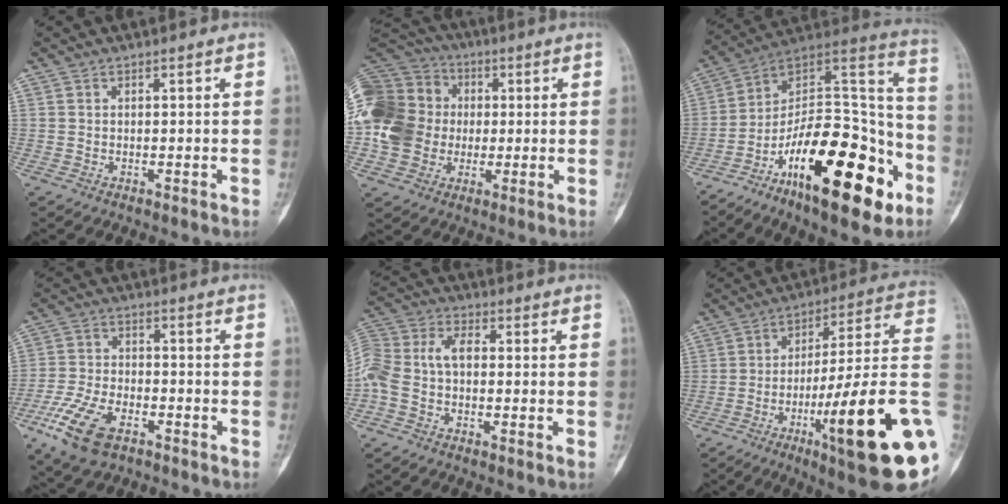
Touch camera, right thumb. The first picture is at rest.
{"total": 22.2, "force": [0.0, 18.9, 11.7], "torque": [-0.257, 0.043, 0.001]}
{"total": 28.7, "force": [-13.7, 11.5, 22.5], "torque": [-0.324, 0.091, -0.214]}
{"total": 11.4, "force": [-6.2, 5.7, 7.6], "torque": [-0.162, 0.011, -0.119]}
{"total": 10.3, "force": [-1.1, 6.5, 7.9], "torque": [-0.171, 0.033, -0.030]}
{"total": 25.5, "force": [-7.3, 3.2, 24.2], "torque": [-0.310, 0.022, -0.108]}